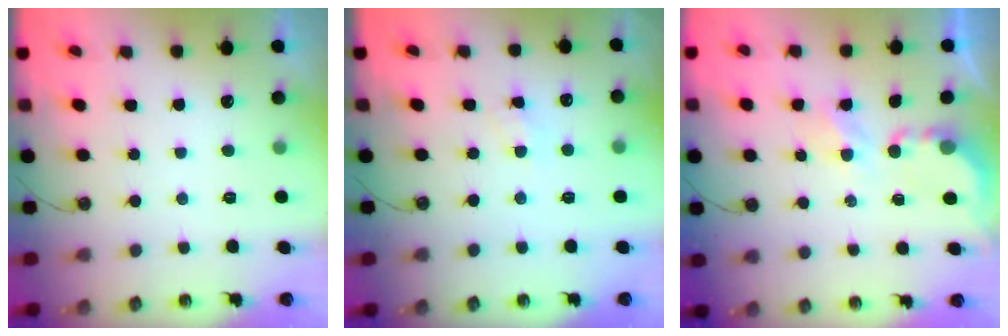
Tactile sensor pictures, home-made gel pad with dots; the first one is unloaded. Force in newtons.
{"total": 4.3, "press": 4.2, "slide": 0.6}
{"total": 4.0, "press": 4.0, "slide": 0.4}